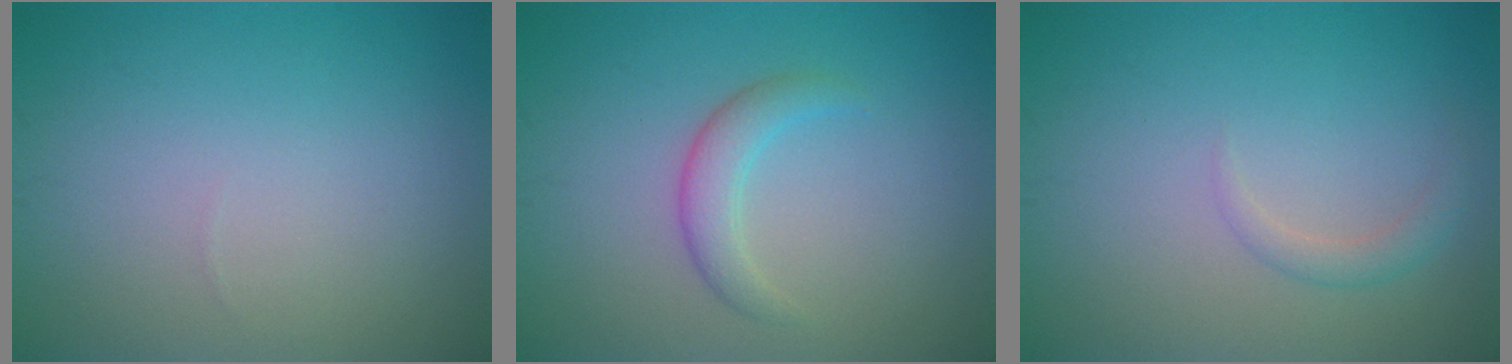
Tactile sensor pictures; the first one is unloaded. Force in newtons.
{"total": 2.2, "press": 2.2, "slide": 0.2}
{"total": 1.3, "press": 1.3, "slide": 0.1}